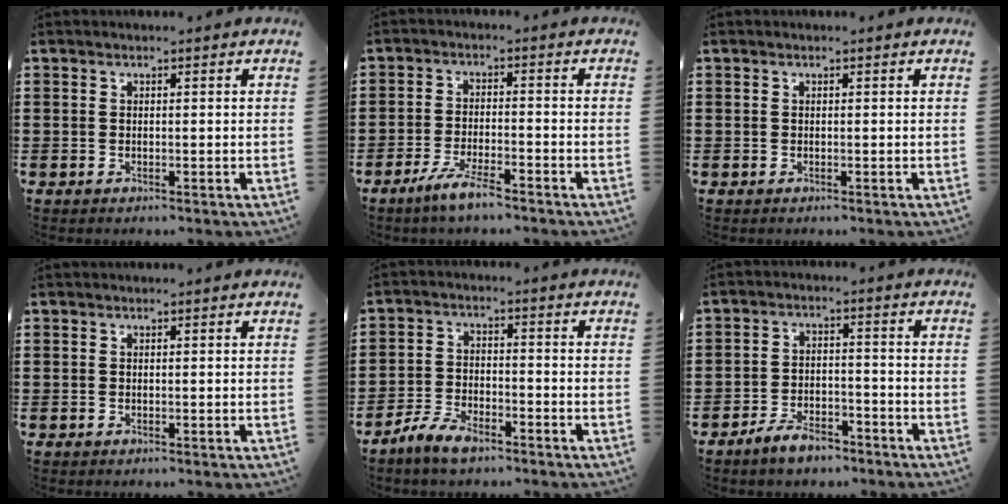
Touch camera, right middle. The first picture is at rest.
{"total": 5.0, "force": [-3.9, 0.6, 3.1], "torque": [-0.070, -0.007, -0.073]}
{"total": 0.0}
{"total": 0.0}
{"total": 4.9, "force": [-4.0, 1.6, 2.3], "torque": [-0.058, 0.004, -0.080]}
{"total": 5.0, "force": [-4.3, 1.5, 1.9], "torque": [-0.044, 0.007, -0.086]}